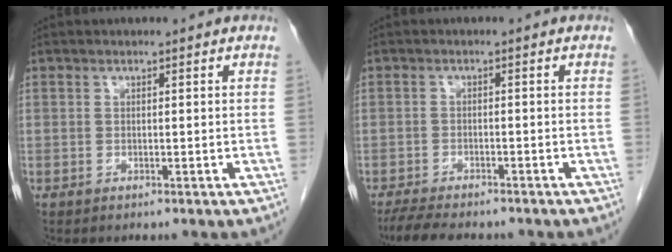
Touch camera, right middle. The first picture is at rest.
{"total": 7.7, "force": [-6.6, 1.7, 3.6], "torque": [-0.058, -0.015, -0.103]}